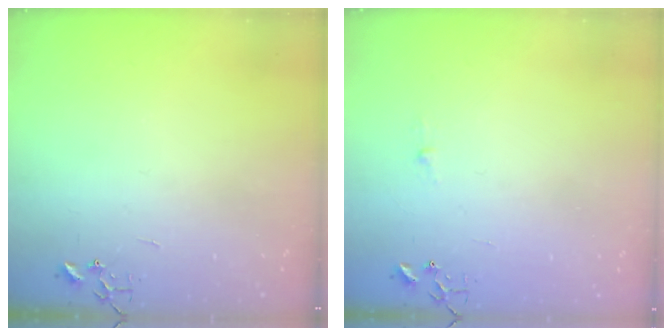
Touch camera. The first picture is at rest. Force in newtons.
{"total": 3.1, "press": 3.1, "slide": 0.5}